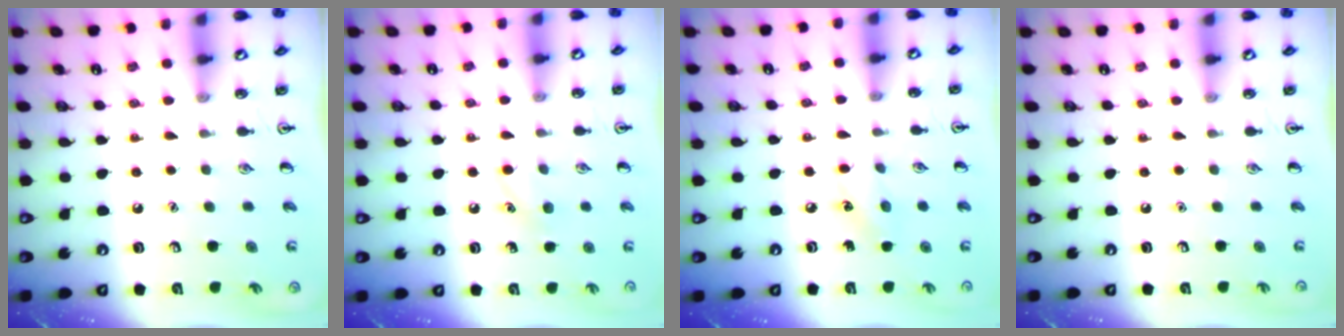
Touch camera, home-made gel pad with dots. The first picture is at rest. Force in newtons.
{"total": 6.2, "press": 5.9, "slide": 1.8}
{"total": 5.7, "press": 5.4, "slide": 1.9}
{"total": 0.0}